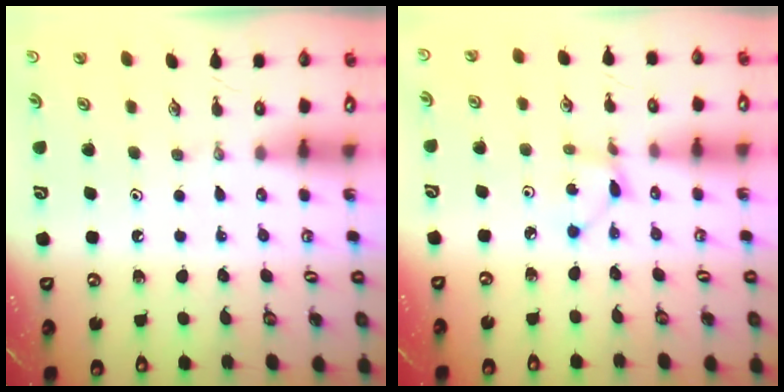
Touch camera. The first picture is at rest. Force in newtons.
{"total": 1.5, "press": 1.5, "slide": 0.2}